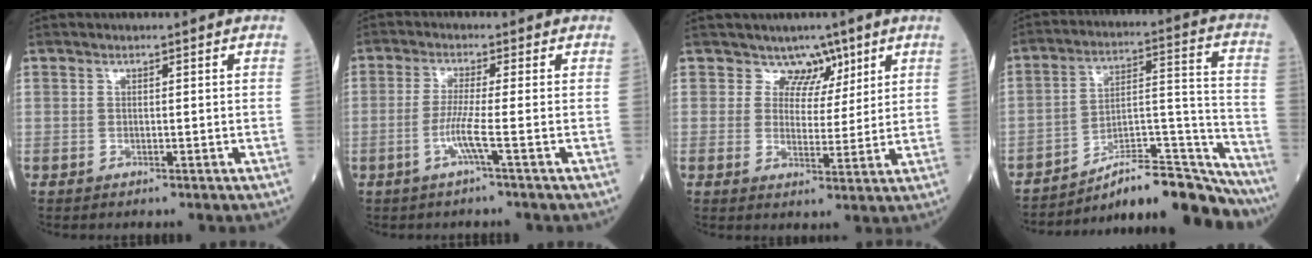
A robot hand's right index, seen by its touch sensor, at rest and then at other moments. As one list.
[{"total": 3.9, "force": [-1.5, -1.1, 3.4], "torque": [-0.074, -0.008, -0.035]}, {"total": 4.4, "force": [3.1, 3.1, 0.0], "torque": [0.014, -0.006, 0.045]}, {"total": 19.8, "force": [-18.2, 1.9, 7.5], "torque": [-0.072, 0.043, -0.275]}]